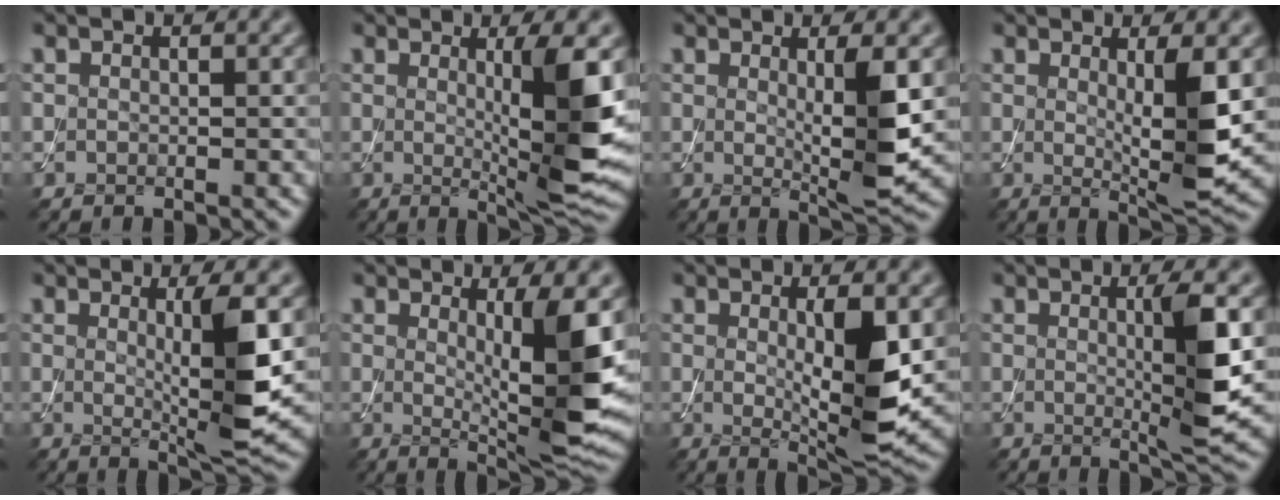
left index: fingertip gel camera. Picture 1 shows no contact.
{"total": 7.8, "force": [0.7, 1.3, 7.7], "torque": [-0.110, -0.017, 0.017]}
{"total": 4.9, "force": [0.5, 0.8, 4.8], "torque": [-0.077, -0.013, 0.012]}
{"total": 5.3, "force": [0.6, 1.0, 5.2], "torque": [-0.082, -0.016, 0.014]}
{"total": 6.1, "force": [0.6, 0.9, 6.0], "torque": [-0.096, -0.013, 0.017]}
{"total": 8.2, "force": [1.0, 1.6, 8.0], "torque": [-0.118, -0.024, 0.024]}
{"total": 6.6, "force": [0.4, 1.4, 6.4], "torque": [-0.106, -0.016, 0.014]}
{"total": 5.2, "force": [0.4, 0.6, 5.2], "torque": [-0.083, -0.008, 0.012]}